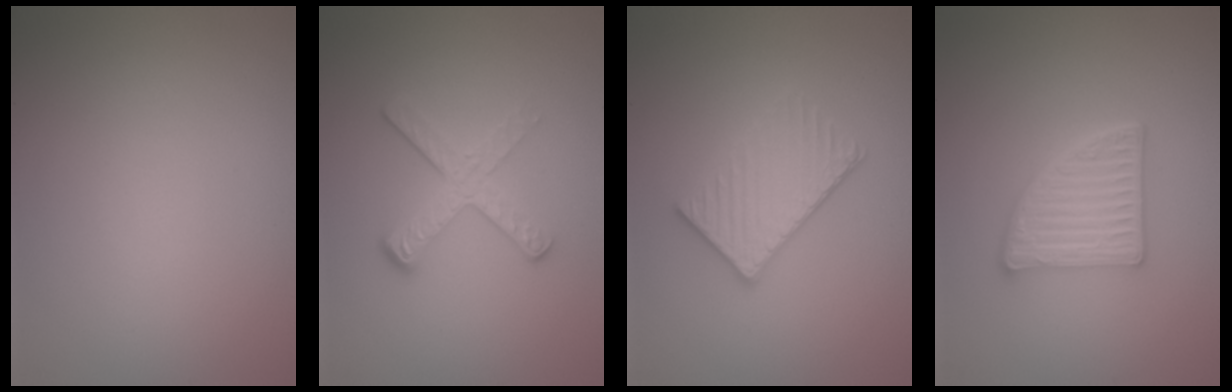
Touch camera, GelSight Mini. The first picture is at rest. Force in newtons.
{"total": 3.8, "press": 2.5, "slide": 2.9}
{"total": 3.8, "press": 3.2, "slide": 2.0}
{"total": 4.8, "press": 3.8, "slide": 2.9}